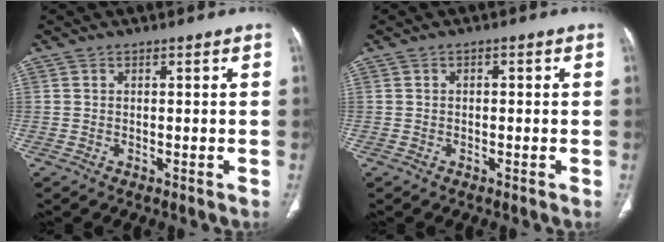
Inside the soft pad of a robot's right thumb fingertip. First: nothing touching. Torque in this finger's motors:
{"motor_torque": [-0.38, 0.32, -0.12, 0.67, 0.05]}